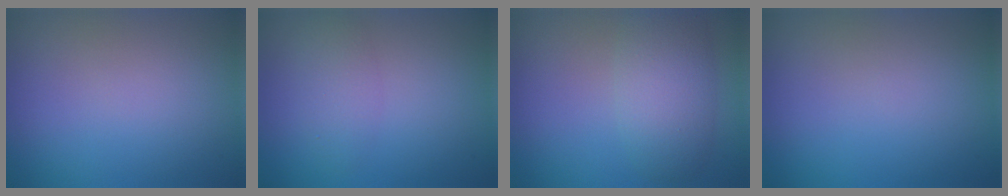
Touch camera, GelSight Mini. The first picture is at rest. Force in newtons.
{"total": 2.2, "press": 2.1, "slide": 0.2}
{"total": 4.6, "press": 4.6, "slide": 0.3}
{"total": 0.0}